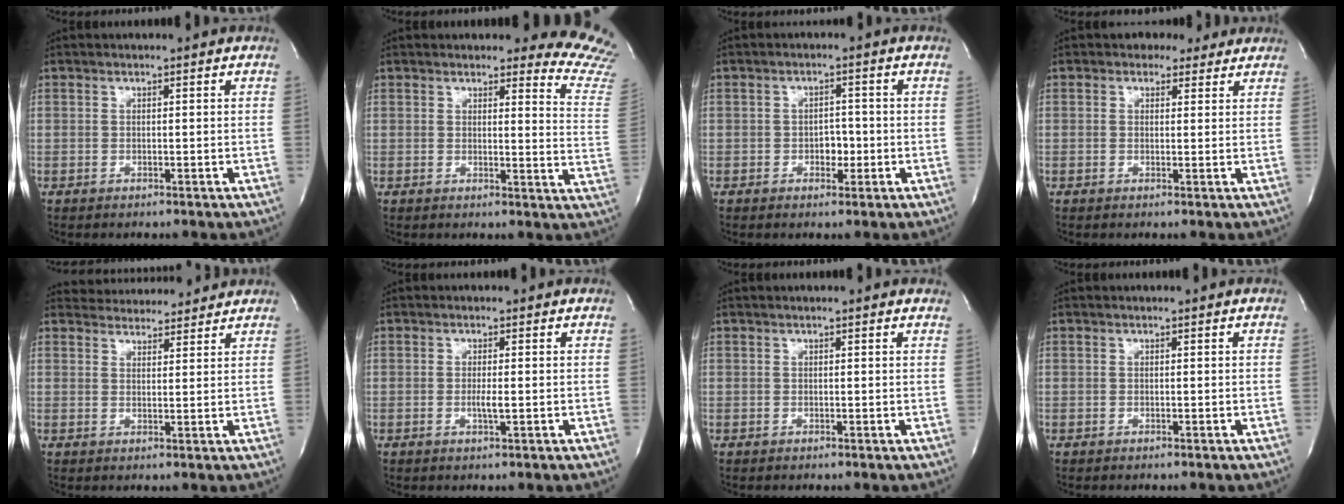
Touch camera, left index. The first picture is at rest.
{"total": 11.6, "force": [11.5, 0.8, 1.4], "torque": [0.019, -0.119, 0.081]}
{"total": 2.6, "force": [-0.9, 1.7, 1.8], "torque": [-0.021, 0.006, -0.010]}
{"total": 3.2, "force": [2.4, 2.2, 0.2], "torque": [0.003, 0.009, 0.025]}
{"total": 8.1, "force": [7.8, 1.8, 1.0], "torque": [-0.012, 0.018, 0.103]}
{"total": 1.6, "force": [-0.3, 0.1, 1.6], "torque": [-0.034, -0.003, -0.005]}
{"total": 2.2, "force": [2.0, 0.3, 1.0], "torque": [-0.011, 0.010, 0.014]}
{"total": 0.0}